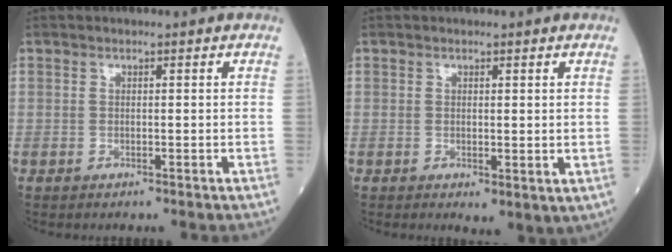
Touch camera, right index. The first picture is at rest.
{"total": 2.9, "force": [0.1, 1.3, 2.6], "torque": [-0.039, -0.012, 0.009]}